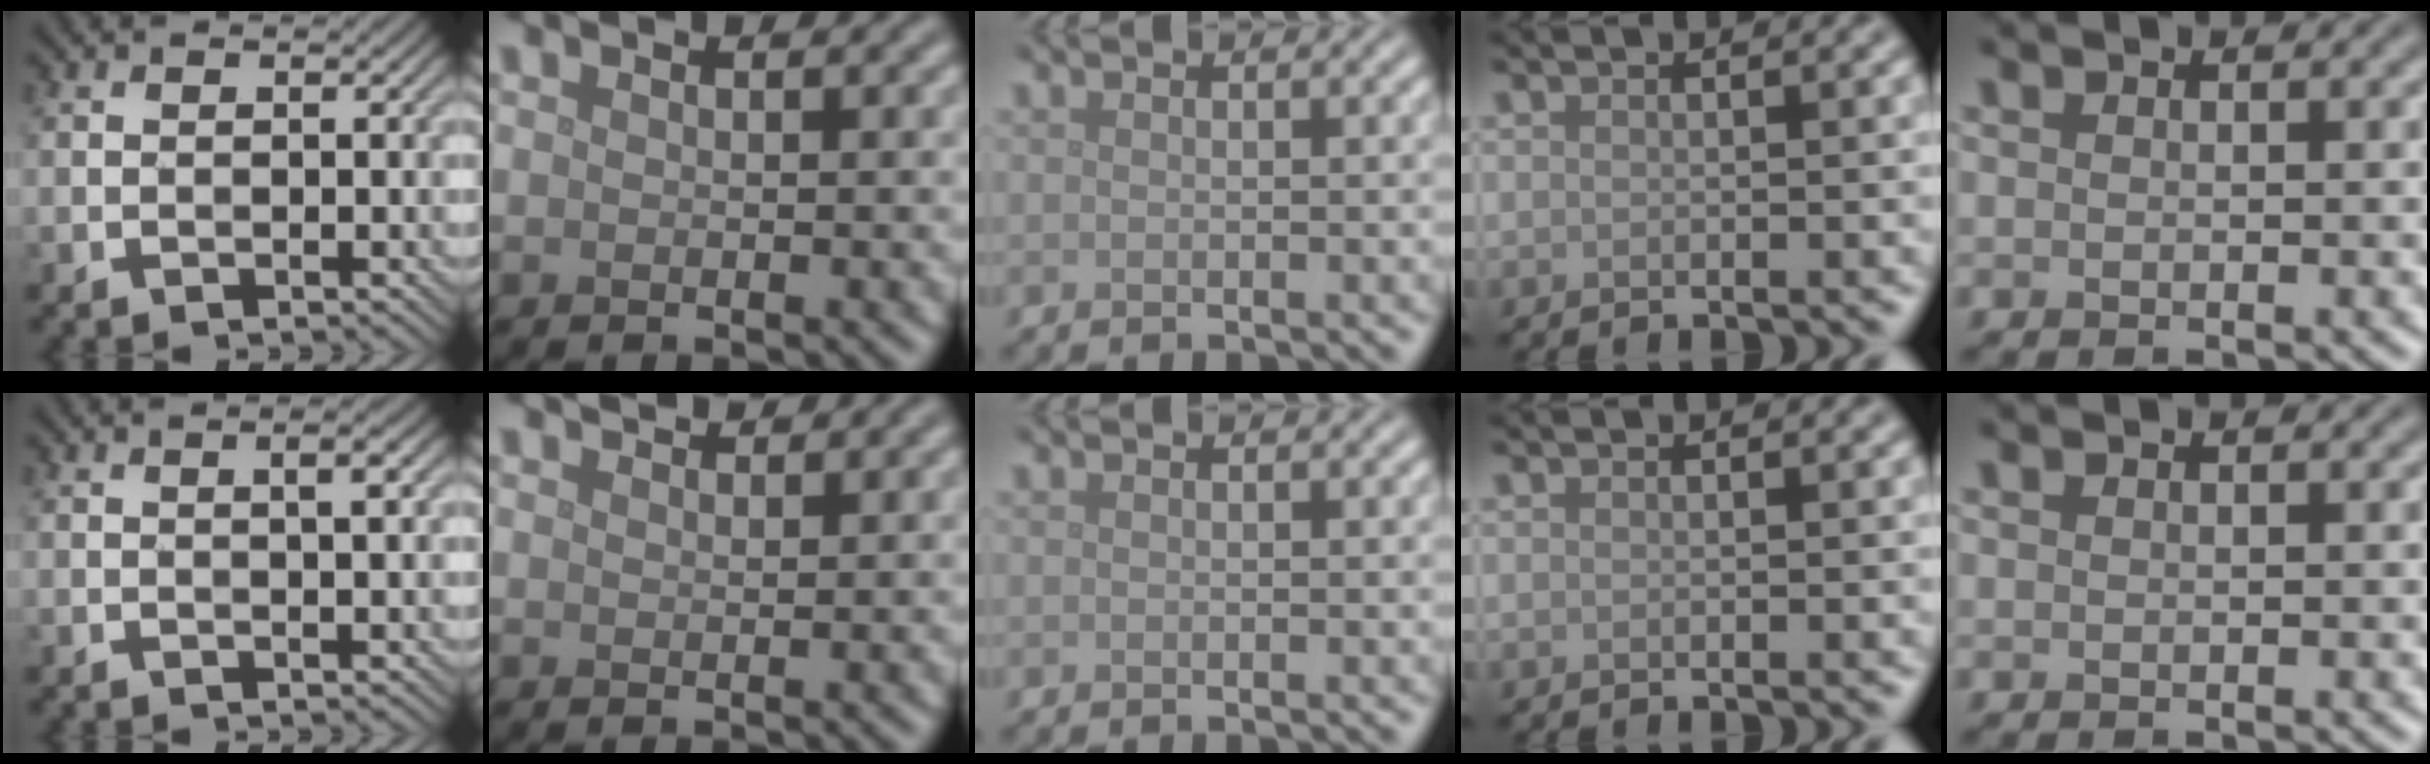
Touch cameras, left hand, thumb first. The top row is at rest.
{"thumb": {"total": 1.9, "force": [0.5, 0.2, 1.8], "torque": [-0.026, 0.003, 0.008]}, "index": {"total": 1.5, "force": [1.4, 0.3, 0.3], "torque": [-0.010, 0.001, 0.022]}}